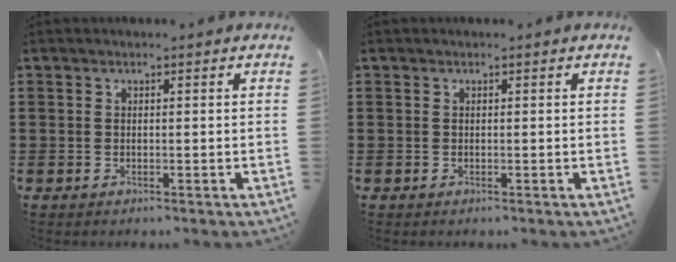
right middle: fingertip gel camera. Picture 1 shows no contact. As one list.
[{"total": 0.0}]